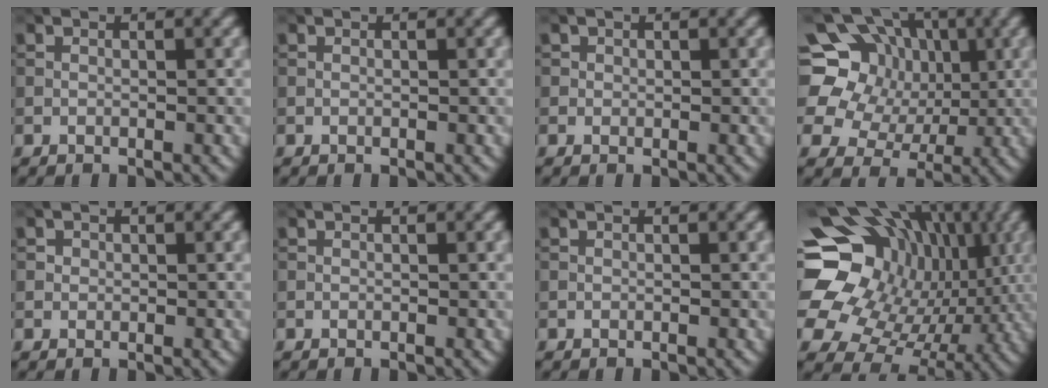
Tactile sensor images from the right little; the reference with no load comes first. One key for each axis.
{"total": 0.0}
{"total": 0.6, "fx": 0.2, "fy": 0.6, "fz": 0.1, "tx": 0.001, "ty": -0.004, "tz": 0.003}
{"total": 13.9, "fx": 3.5, "fy": 12.4, "fz": 5.2, "tx": -0.154, "ty": 0.045, "tz": 0.038}
{"total": 0.6, "fx": 0.2, "fy": 0.6, "fz": 0.1, "tx": -0.001, "ty": -0.003, "tz": 0.003}
{"total": 0.0}
{"total": 0.0}
{"total": 20.6, "fx": 2.8, "fy": 17.5, "fz": 10.5, "tx": -0.200, "ty": 0.027, "tz": 0.039}